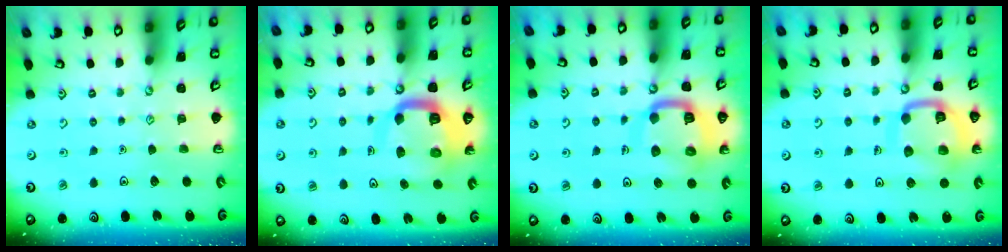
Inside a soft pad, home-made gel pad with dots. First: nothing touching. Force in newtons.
{"total": 12.3, "press": 12.2, "slide": 1.4}
{"total": 15.3, "press": 15.2, "slide": 1.6}
{"total": 14.4, "press": 14.3, "slide": 1.5}